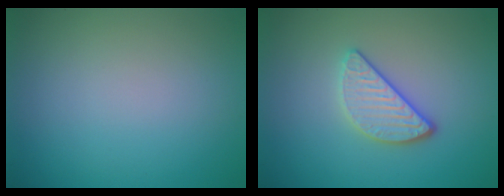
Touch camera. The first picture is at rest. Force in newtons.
{"total": 3.2, "press": 2.7, "slide": 1.8}